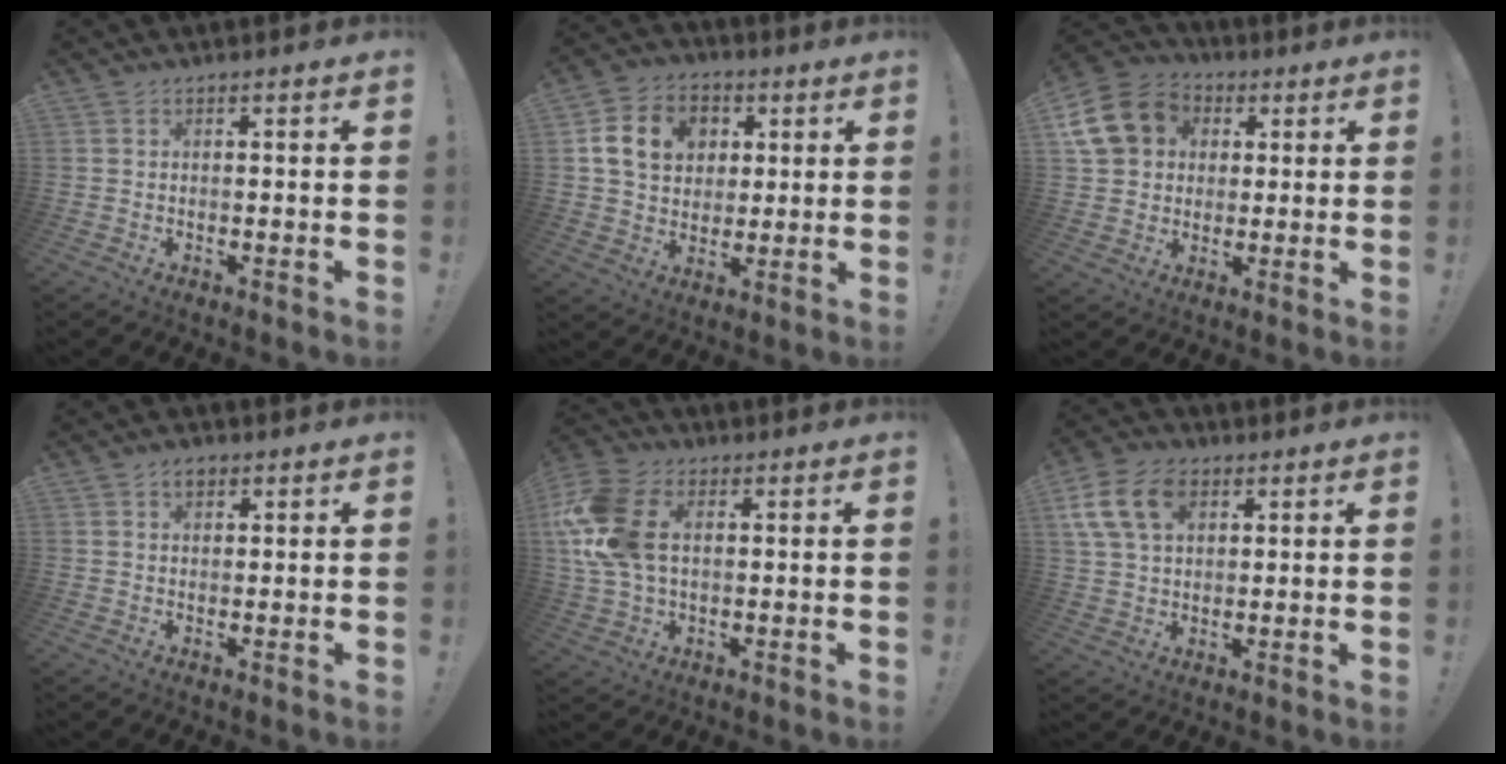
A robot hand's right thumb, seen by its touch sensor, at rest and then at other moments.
{"total": 13.4, "force": [3.6, 10.8, 7.0], "torque": [-0.099, -0.003, 0.074]}
{"total": 14.8, "force": [4.3, 12.7, 6.4], "torque": [-0.094, -0.001, 0.093]}
{"total": 2.8, "force": [1.6, 1.8, 1.4], "torque": [-0.013, -0.003, 0.027]}
{"total": 15.5, "force": [2.8, 10.4, 11.1], "torque": [-0.233, 0.003, 0.053]}
{"total": 13.1, "force": [5.3, 8.8, 8.1], "torque": [-0.154, -0.009, 0.103]}